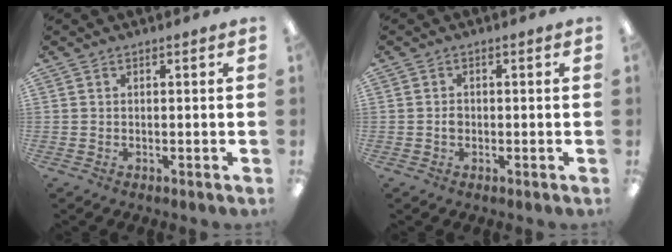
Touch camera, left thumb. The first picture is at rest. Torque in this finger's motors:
{"motor_torque": [-0.15, 0.19, 0.00, 0.01, -0.01]}